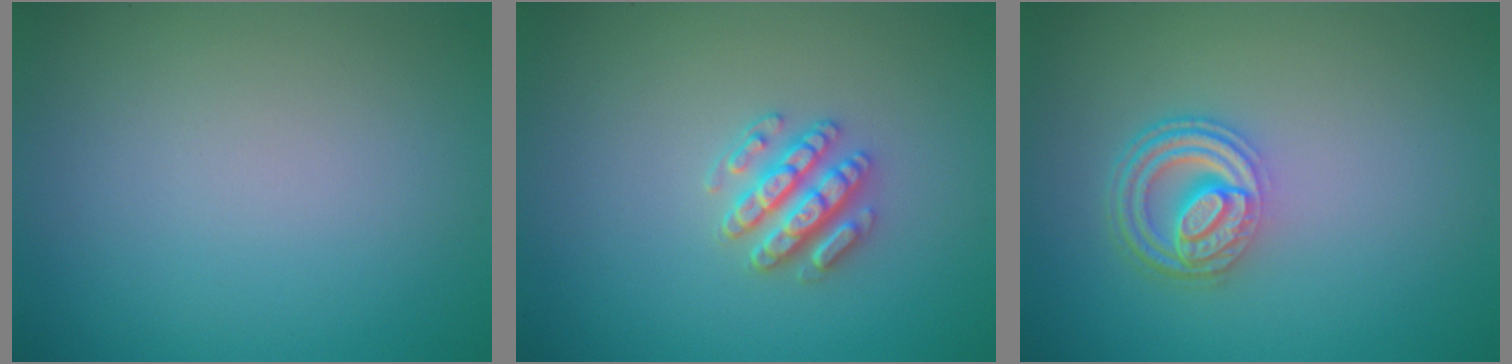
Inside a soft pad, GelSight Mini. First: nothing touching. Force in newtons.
{"total": 3.0, "press": 2.8, "slide": 1.1}
{"total": 4.5, "press": 3.3, "slide": 3.0}